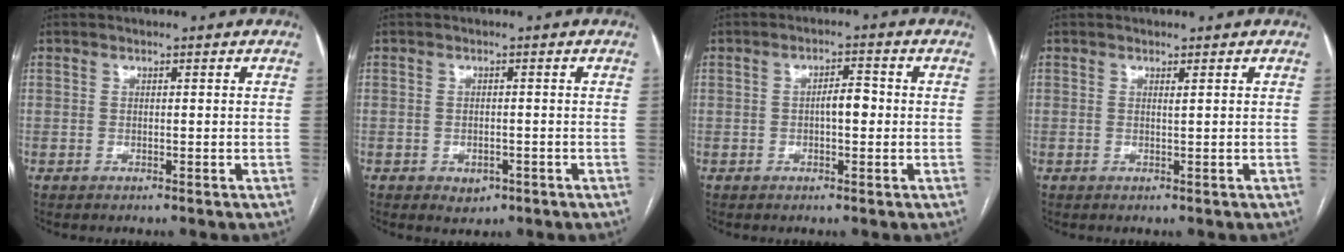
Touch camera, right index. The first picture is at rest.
{"total": 2.0, "force": [-0.9, 1.5, 0.9], "torque": [-0.008, 0.003, -0.005]}
{"total": 3.3, "force": [-0.1, 1.2, 3.0], "torque": [-0.046, 0.010, -0.003]}
{"total": 0.6, "force": [0.3, -0.1, 0.4], "torque": [-0.014, -0.004, 0.009]}